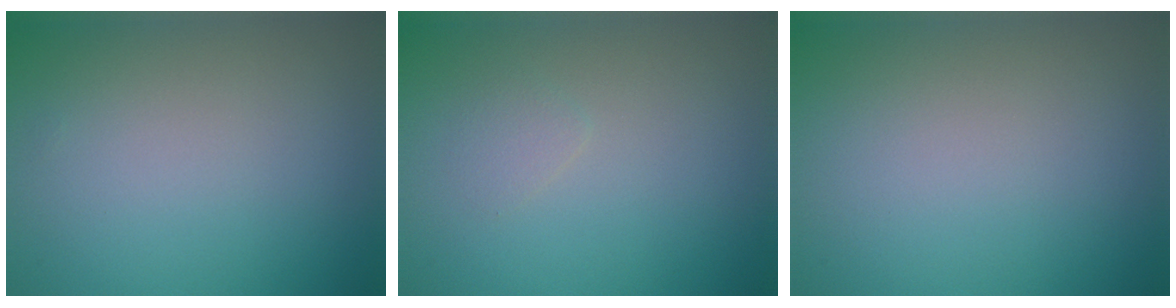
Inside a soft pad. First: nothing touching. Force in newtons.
{"total": 0.8, "press": 0.8, "slide": 0.1}
{"total": 0.0}